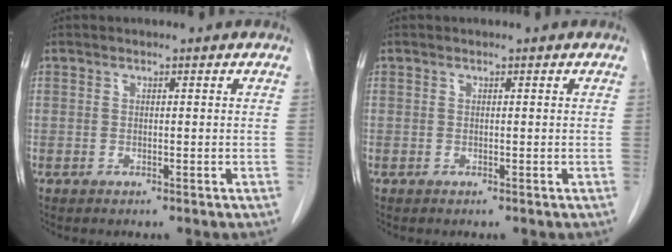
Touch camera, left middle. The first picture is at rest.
{"total": 0.0}